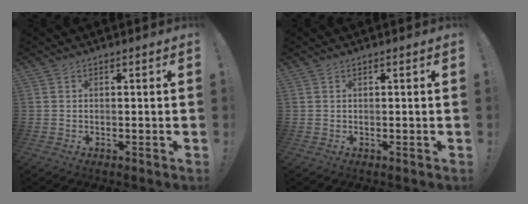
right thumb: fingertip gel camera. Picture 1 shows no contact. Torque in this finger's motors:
{"motor_torque": [0.14, 0.05, -0.63, 0.14, 0.07]}